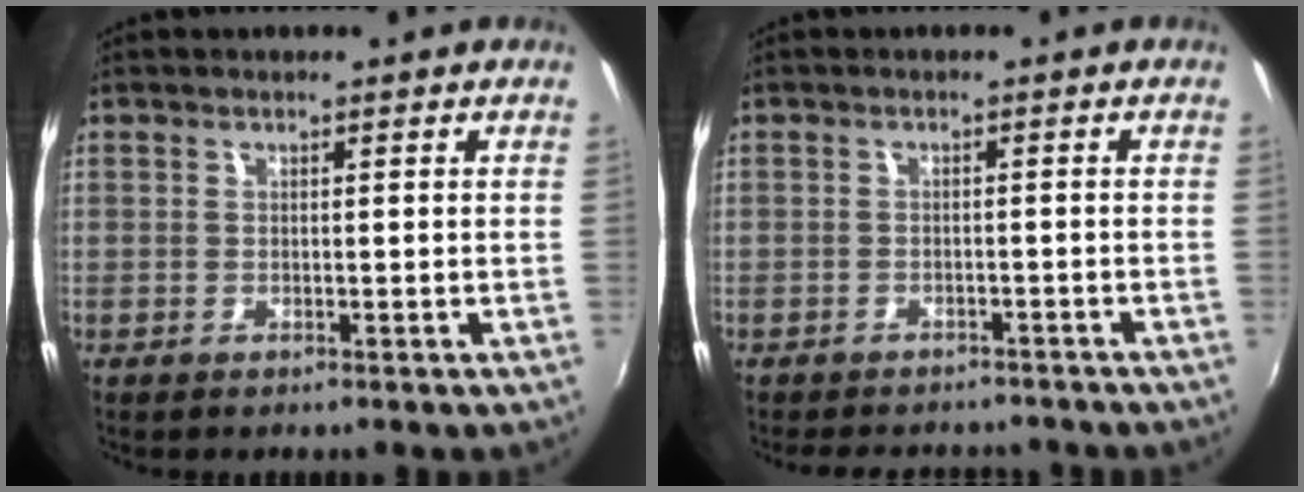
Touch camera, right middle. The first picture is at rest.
{"total": 8.1, "force": [-7.0, 3.0, 2.7], "torque": [-0.064, -0.006, -0.096]}